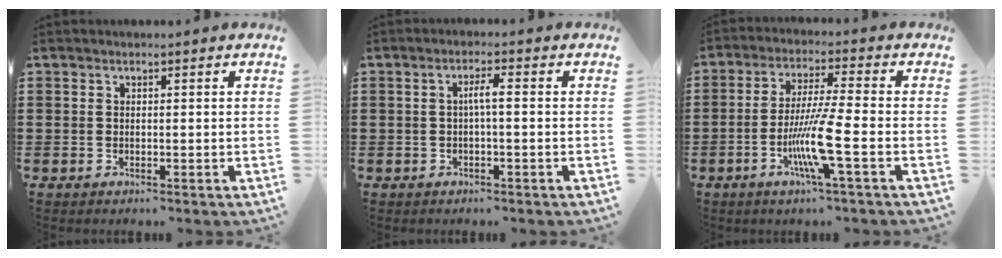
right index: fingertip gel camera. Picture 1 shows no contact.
{"total": 2.5, "force": [-0.2, 0.1, 2.5], "torque": [-0.048, 0.002, -0.008]}
{"total": 9.1, "force": [-3.1, 0.3, 8.5], "torque": [-0.168, -0.015, -0.061]}